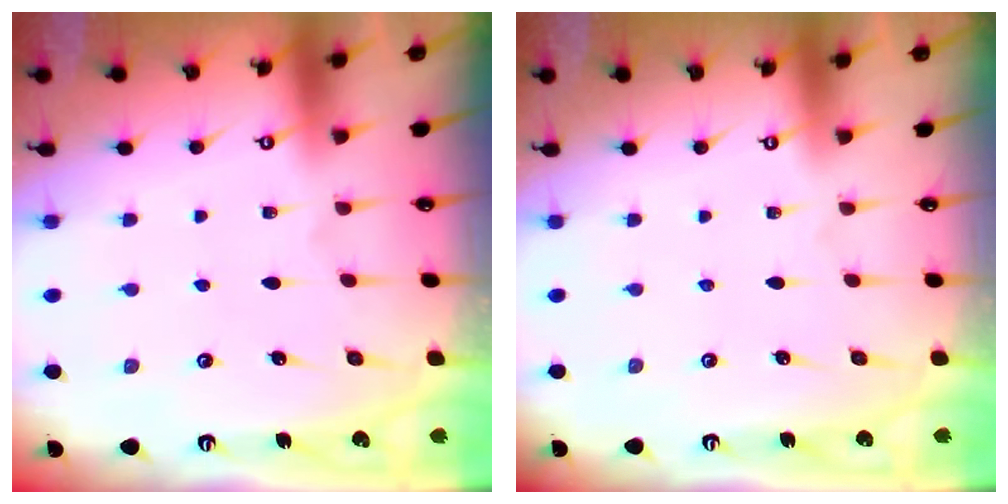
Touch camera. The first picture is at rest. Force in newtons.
{"total": 0.0}